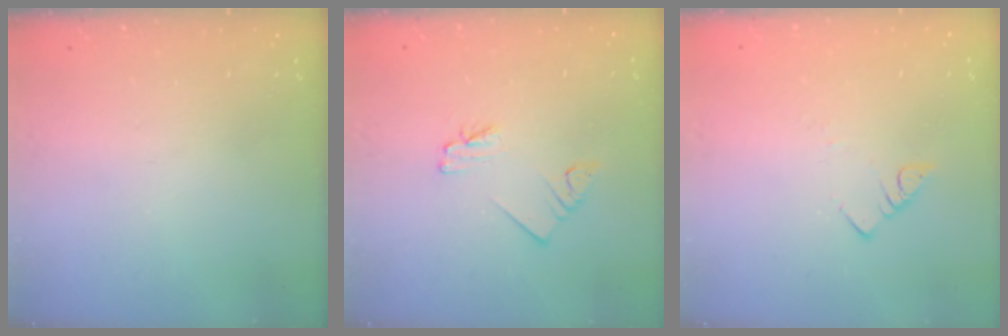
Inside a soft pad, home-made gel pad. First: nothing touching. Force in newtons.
{"total": 2.3, "press": 2.3, "slide": 0.1}
{"total": 2.8, "press": 2.8, "slide": 0.2}